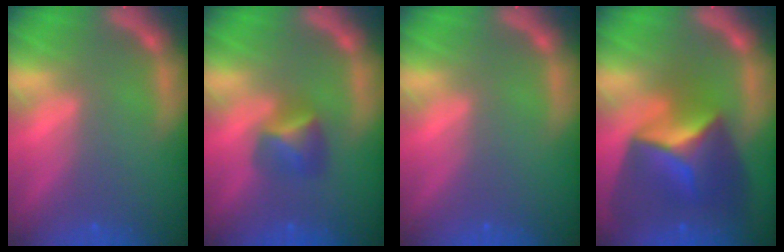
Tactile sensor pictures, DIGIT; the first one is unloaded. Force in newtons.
{"total": 2.9}
{"total": 0.0}
{"total": 9.4}